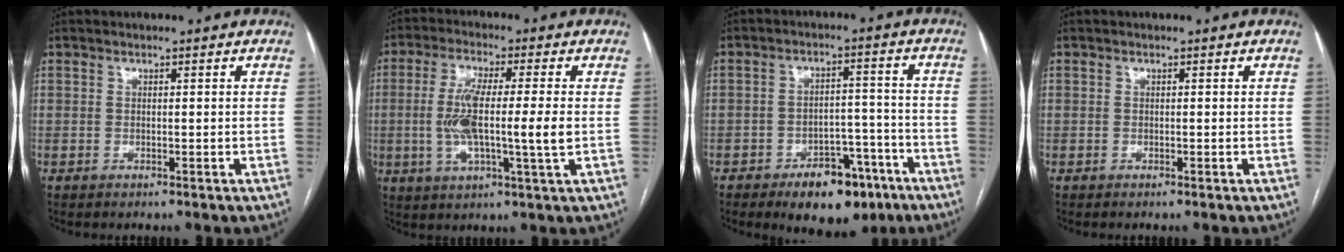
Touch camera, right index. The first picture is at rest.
{"total": 10.5, "force": [-0.4, 0.7, 10.5], "torque": [-0.205, 0.002, -0.010]}
{"total": 10.3, "force": [-6.6, 5.2, 5.9], "torque": [-0.072, 0.019, -0.091]}
{"total": 0.0}